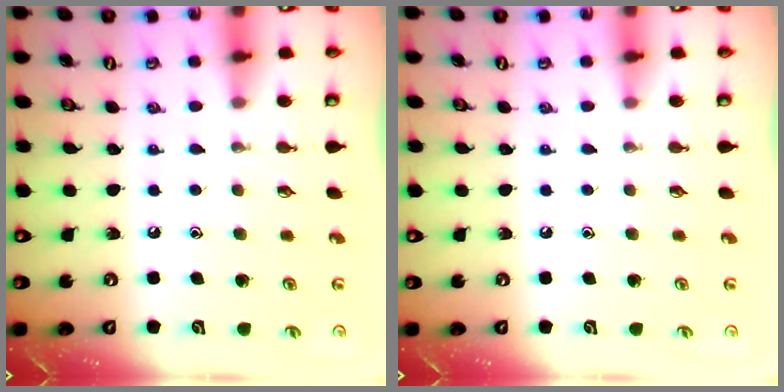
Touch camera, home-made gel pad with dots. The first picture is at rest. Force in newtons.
{"total": 0.0}